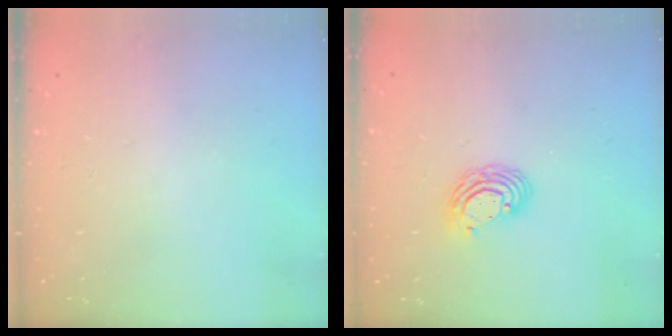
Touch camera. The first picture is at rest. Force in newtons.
{"total": 7.3, "press": 7.1, "slide": 1.3}